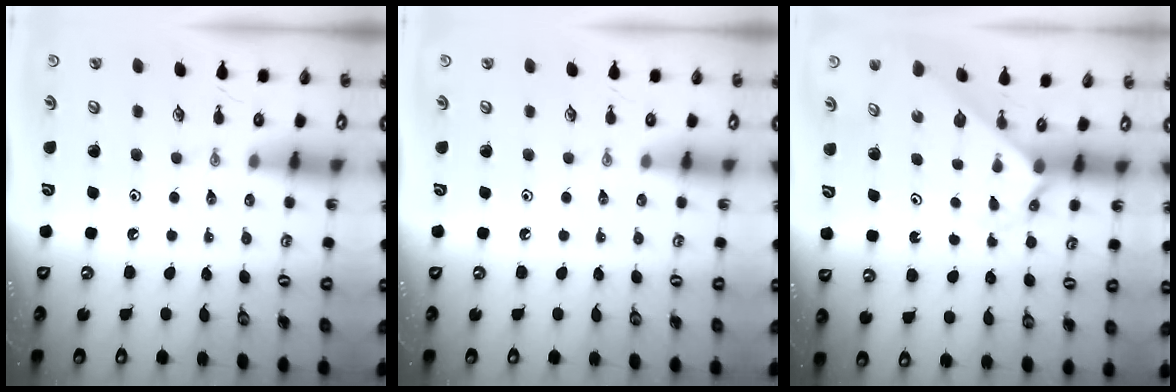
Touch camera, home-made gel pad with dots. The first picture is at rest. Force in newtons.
{"total": 0.0}
{"total": 2.3, "press": 2.3, "slide": 0.2}